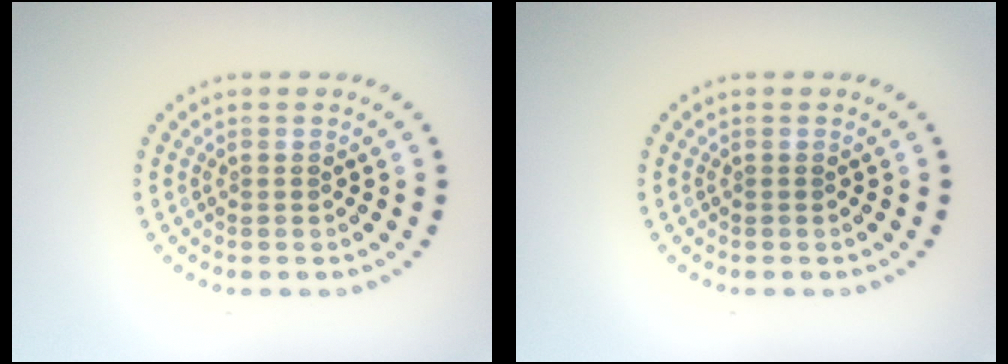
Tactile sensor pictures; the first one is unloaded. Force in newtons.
{"total": 0.0}